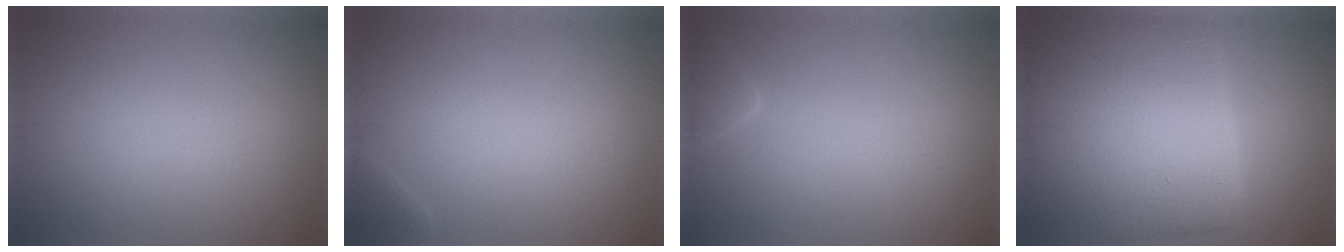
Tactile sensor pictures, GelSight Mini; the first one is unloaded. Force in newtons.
{"total": 1.1, "press": 1.1, "slide": 0.1}
{"total": 1.9, "press": 1.9, "slide": 0.2}
{"total": 16.8, "press": 16.8, "slide": 0.3}